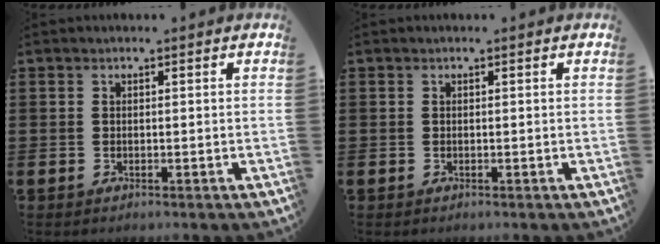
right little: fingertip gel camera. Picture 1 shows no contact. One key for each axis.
{"total": 0.0}